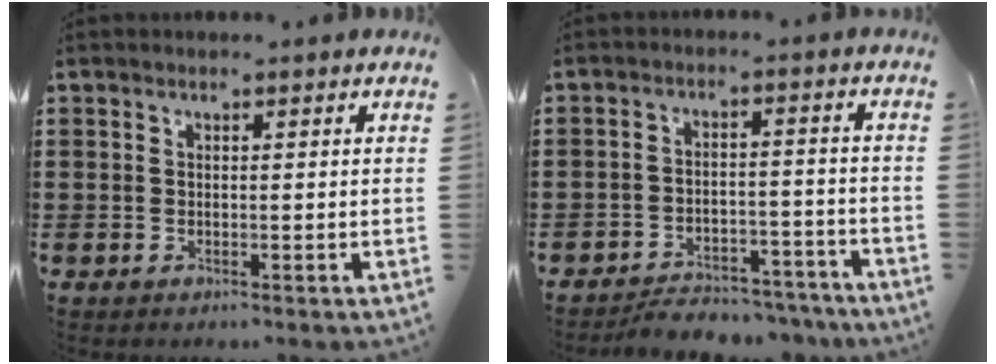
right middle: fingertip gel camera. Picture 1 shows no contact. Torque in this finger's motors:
{"motor_torque": [1.06, -1.06, 0.17, 0.03]}